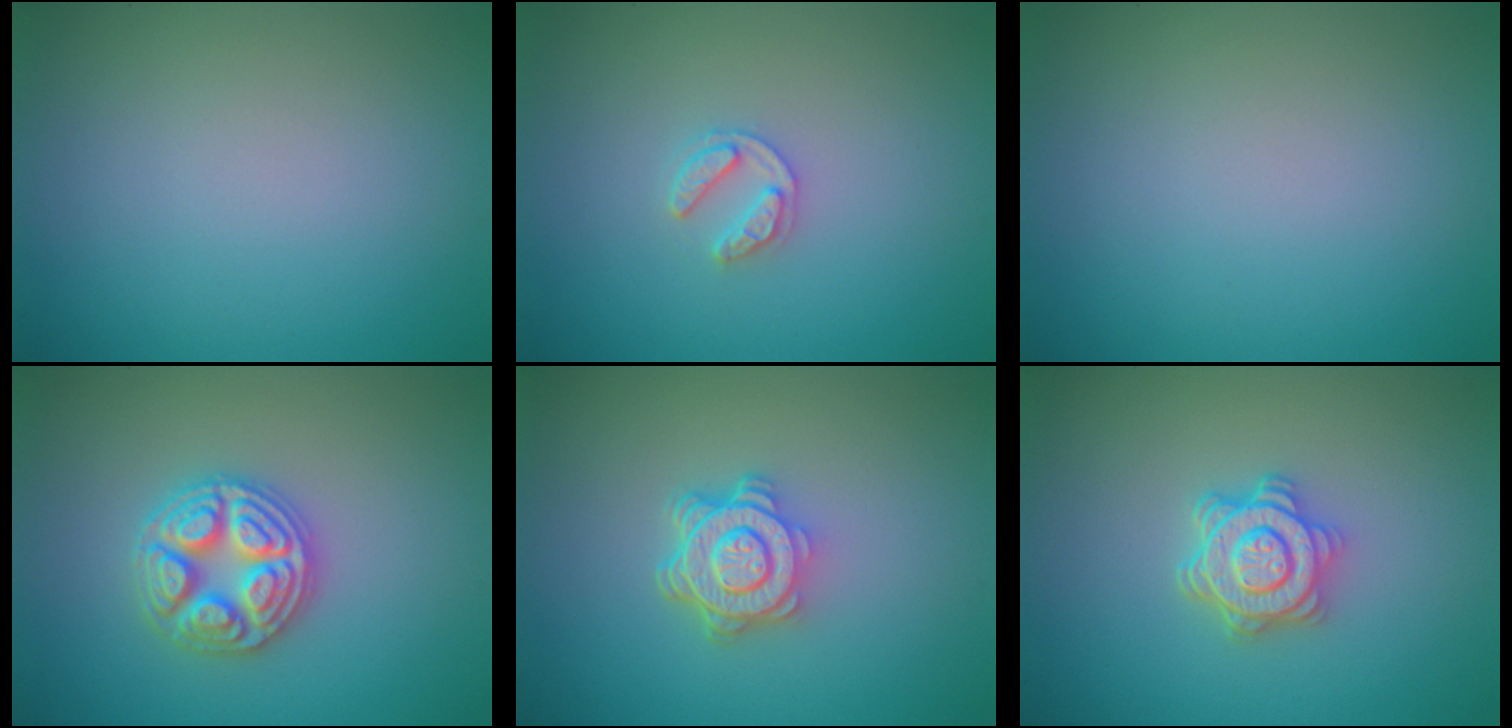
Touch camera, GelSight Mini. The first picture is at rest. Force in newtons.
{"total": 1.8, "press": 1.8, "slide": 0.3}
{"total": 0.0}
{"total": 4.9, "press": 4.8, "slide": 0.6}
{"total": 4.9, "press": 3.7, "slide": 3.2}
{"total": 4.3, "press": 3.6, "slide": 2.3}